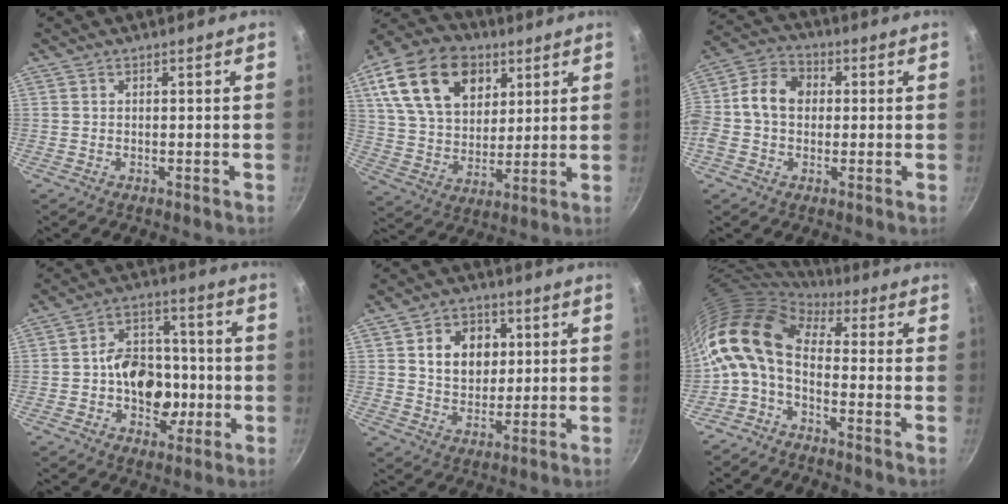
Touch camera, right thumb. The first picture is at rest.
{"total": 20.8, "force": [8.9, 14.1, 12.5], "torque": [-0.198, -0.015, 0.156]}
{"total": 10.9, "force": [0.6, 8.4, 6.9], "torque": [-0.103, 0.026, -0.014]}
{"total": 13.9, "force": [-2.0, 10.3, 9.1], "torque": [-0.096, 0.023, -0.037]}
{"total": 10.2, "force": [2.5, 8.0, 5.8], "torque": [-0.059, -0.004, 0.040]}
{"total": 12.0, "force": [0.3, 7.0, 9.7], "torque": [-0.186, 0.022, -0.013]}